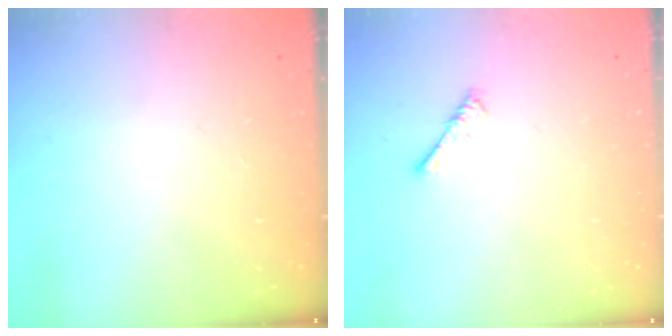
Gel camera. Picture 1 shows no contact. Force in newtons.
{"total": 0.8, "press": 0.8, "slide": 0.3}